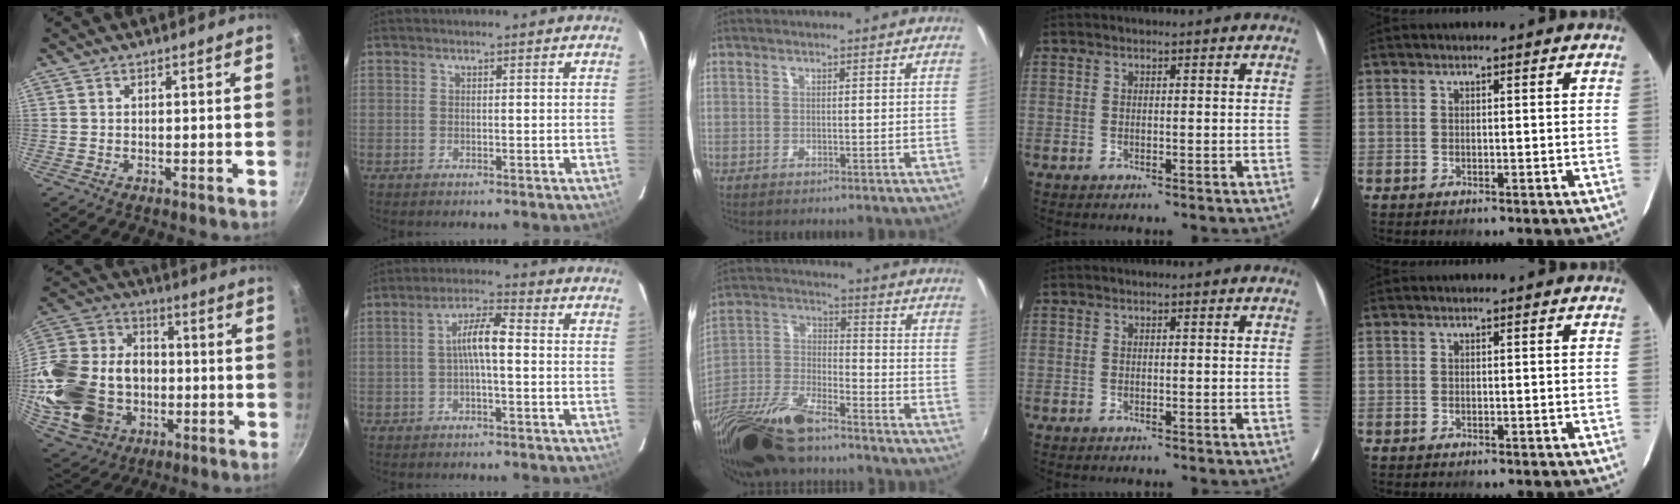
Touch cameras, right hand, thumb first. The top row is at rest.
{"thumb": {"total": 28.7, "force": [-4.1, 22.1, 17.9], "torque": [-0.363, 0.041, -0.047]}, "index": {"total": 6.0, "force": [-0.6, 1.2, 5.9], "torque": [-0.114, 0.015, -0.009]}, "middle": {"total": 19.9, "force": [-14.9, 6.1, 11.8], "torque": [-0.263, -0.042, -0.280]}}